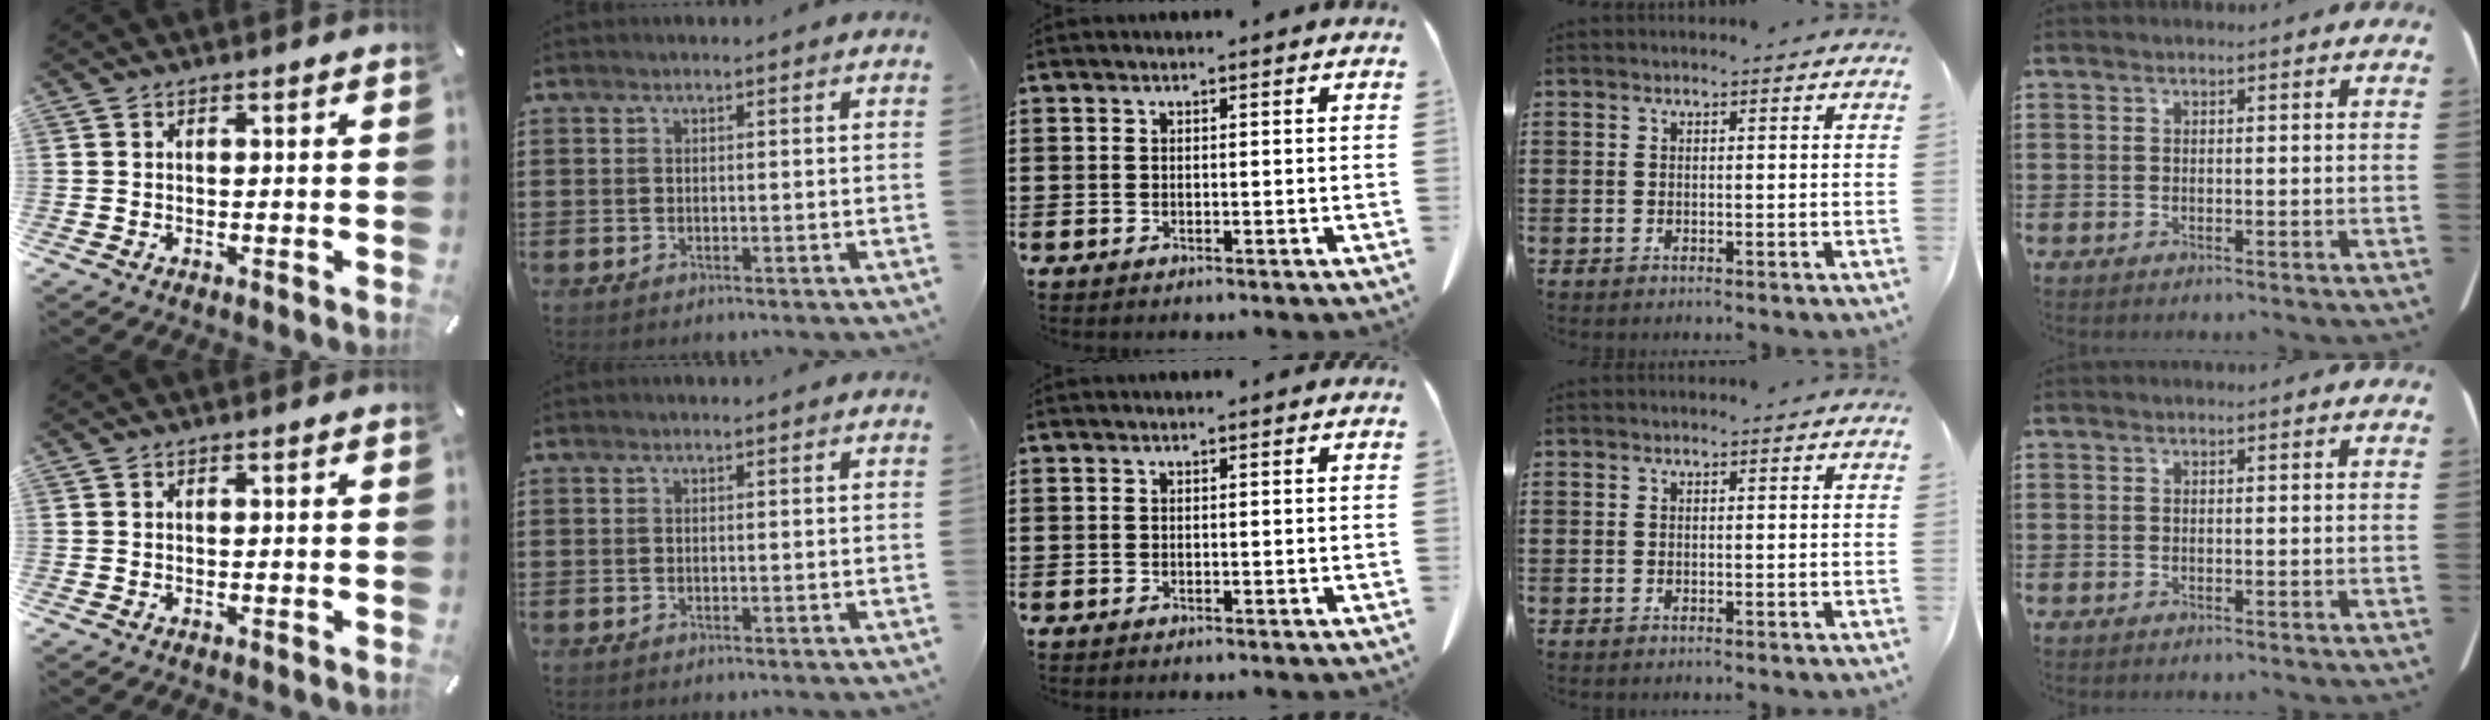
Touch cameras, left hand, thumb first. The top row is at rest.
{}